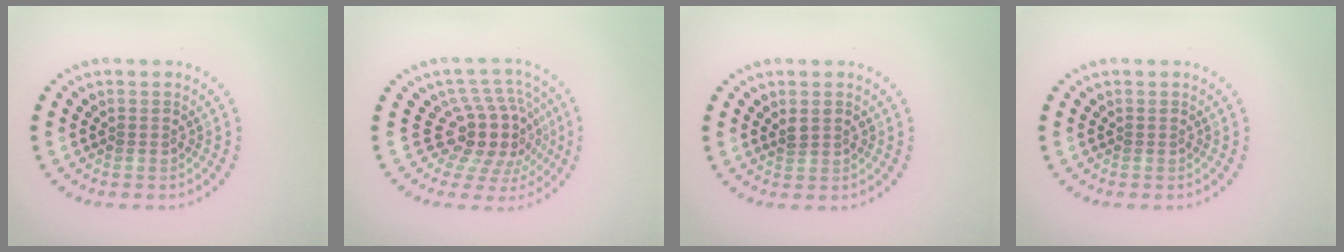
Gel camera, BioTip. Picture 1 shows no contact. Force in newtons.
{"total": 5.0, "press": 3.7, "slide": 3.3}
{"total": 1.2, "press": 1.1, "slide": 0.3}
{"total": 0.0}